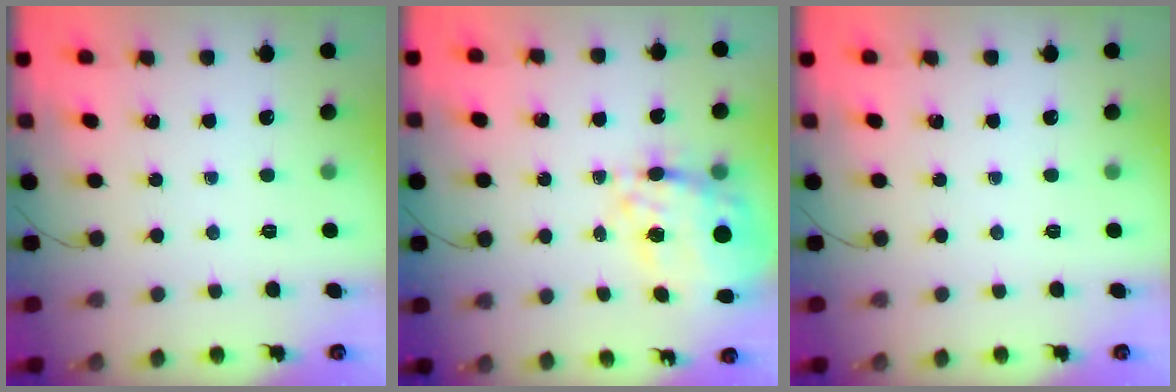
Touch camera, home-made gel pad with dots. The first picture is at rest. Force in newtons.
{"total": 14.3, "press": 13.5, "slide": 4.9}
{"total": 0.0}